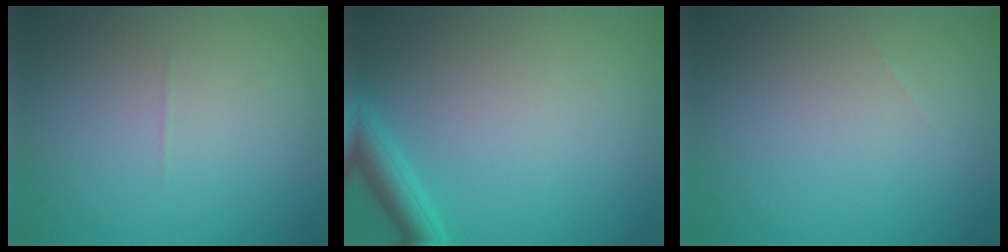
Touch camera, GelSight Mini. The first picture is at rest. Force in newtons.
{"total": 2.6, "press": 2.6, "slide": 0.2}
{"total": 0.0}